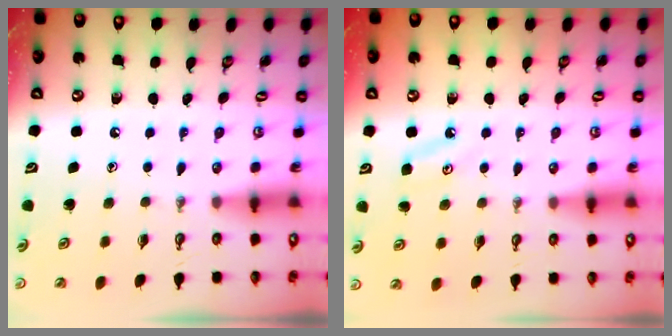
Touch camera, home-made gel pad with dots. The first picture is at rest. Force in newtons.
{"total": 3.5, "press": 3.4, "slide": 0.8}